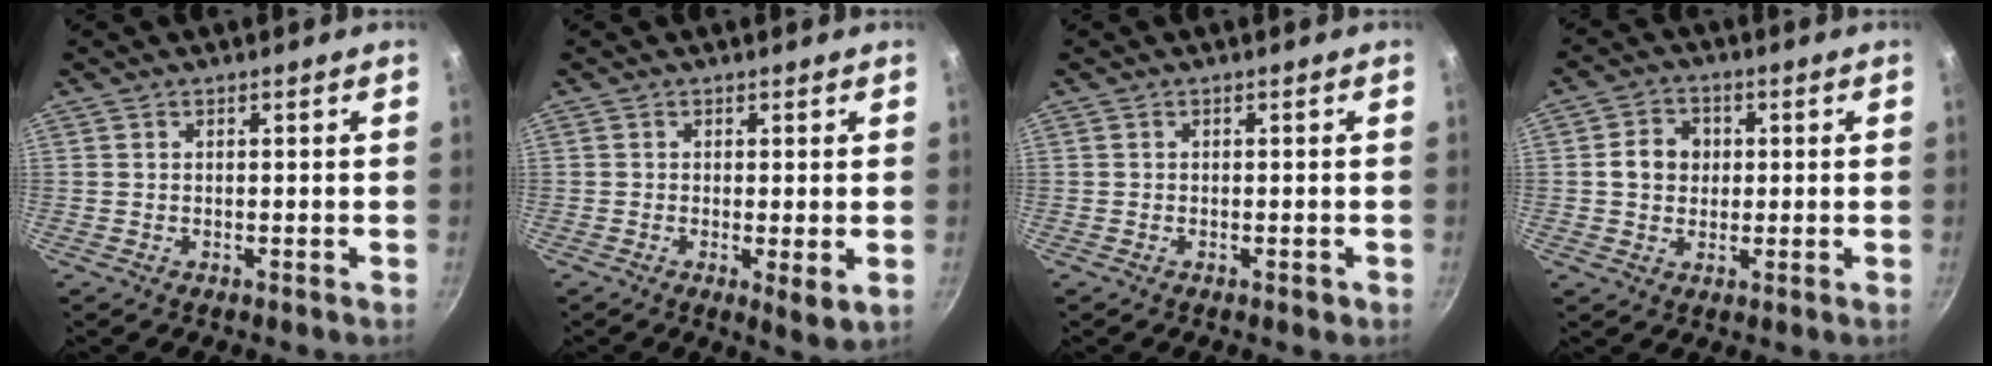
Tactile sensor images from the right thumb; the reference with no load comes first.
{"total": 3.7, "force": [-0.3, 1.0, 3.6], "torque": [-0.056, -0.015, -0.005]}
{"total": 1.0, "force": [-0.5, 0.6, 0.7], "torque": [-0.007, 0.003, -0.007]}
{"total": 6.2, "force": [0.6, 5.4, 2.9], "torque": [-0.022, 0.007, 0.001]}